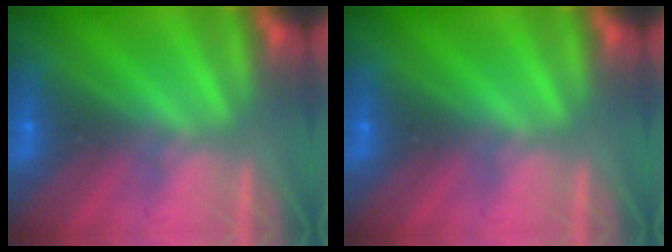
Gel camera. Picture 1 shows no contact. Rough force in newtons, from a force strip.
{"total": 0.0}